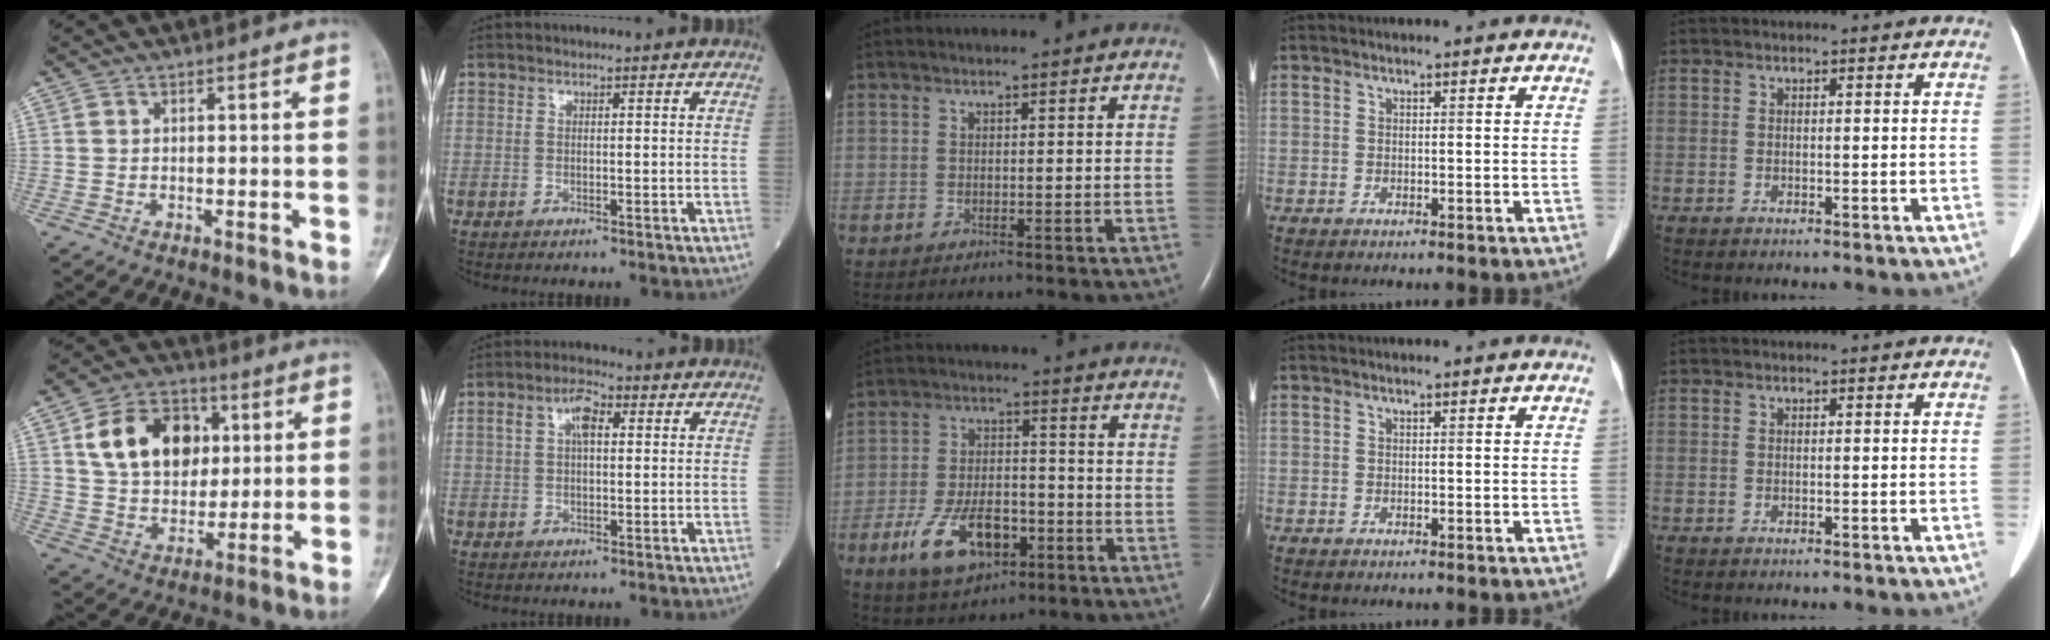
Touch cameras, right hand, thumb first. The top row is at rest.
{"thumb": {"total": 15.8, "force": [4.6, 11.4, 9.9], "torque": [-0.126, -0.004, 0.077]}, "index": {"total": 4.9, "force": [1.4, 2.1, 4.2], "torque": [-0.080, 0.020, 0.025]}, "middle": {"total": 10.8, "force": [-4.9, 5.4, 7.9], "torque": [-0.156, 0.002, -0.079]}}